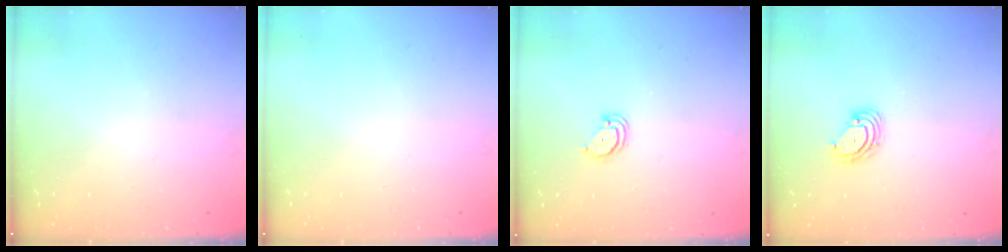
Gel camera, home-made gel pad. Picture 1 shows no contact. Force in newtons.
{"total": 0.0}
{"total": 2.6, "press": 2.6, "slide": 0.2}
{"total": 3.9, "press": 3.9, "slide": 0.3}